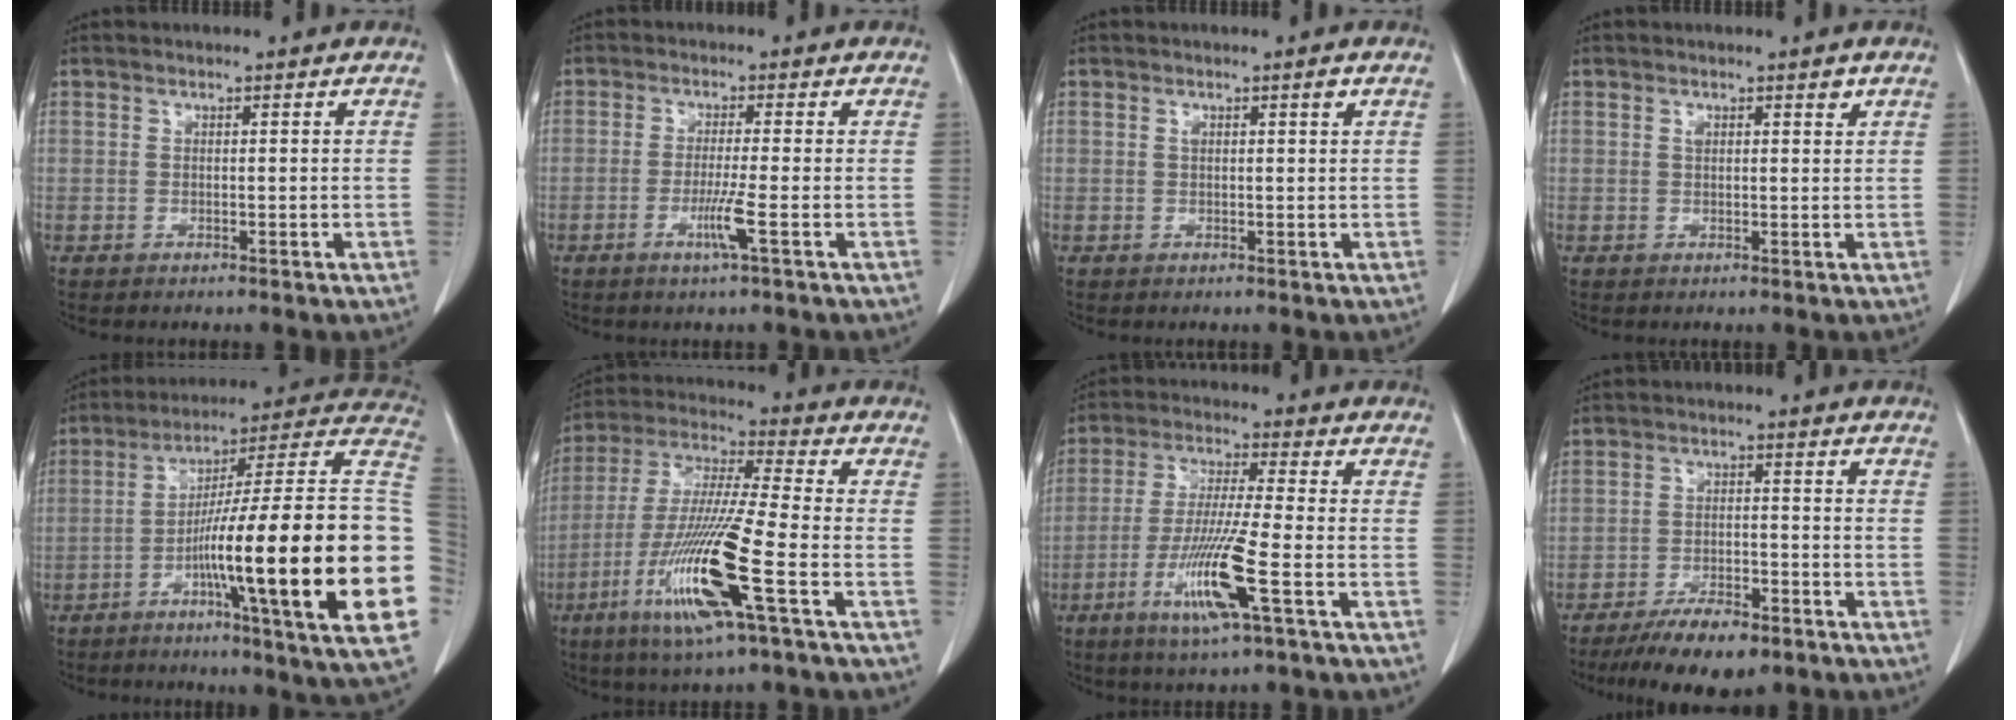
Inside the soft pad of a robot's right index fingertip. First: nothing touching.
{"total": 3.9, "force": [-1.4, -0.7, 3.5], "torque": [-0.071, -0.009, -0.029]}
{"total": 1.4, "force": [0.7, 0.3, 1.2], "torque": [-0.021, 0.009, 0.014]}
{"total": 1.7, "force": [1.0, 0.7, 1.2], "torque": [-0.018, 0.007, 0.016]}
{"total": 29.5, "force": [-5.5, 0.5, 29.0], "torque": [-0.337, 0.000, -0.100]}
{"total": 16.3, "force": [-6.4, -0.2, 15.0], "torque": [-0.312, -0.022, -0.122]}
{"total": 10.9, "force": [-4.3, -0.5, 10.1], "torque": [-0.200, -0.020, -0.083]}
{"total": 8.9, "force": [-6.5, 2.6, 5.4], "torque": [-0.088, -0.012, -0.108]}